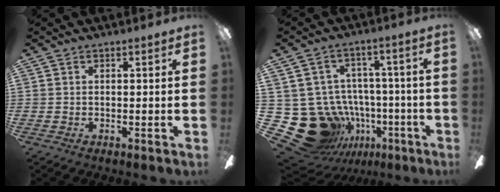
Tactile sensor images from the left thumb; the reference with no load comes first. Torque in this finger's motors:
{"motor_torque": [-0.44, 0.66, -0.08, 0.11, 0.01]}